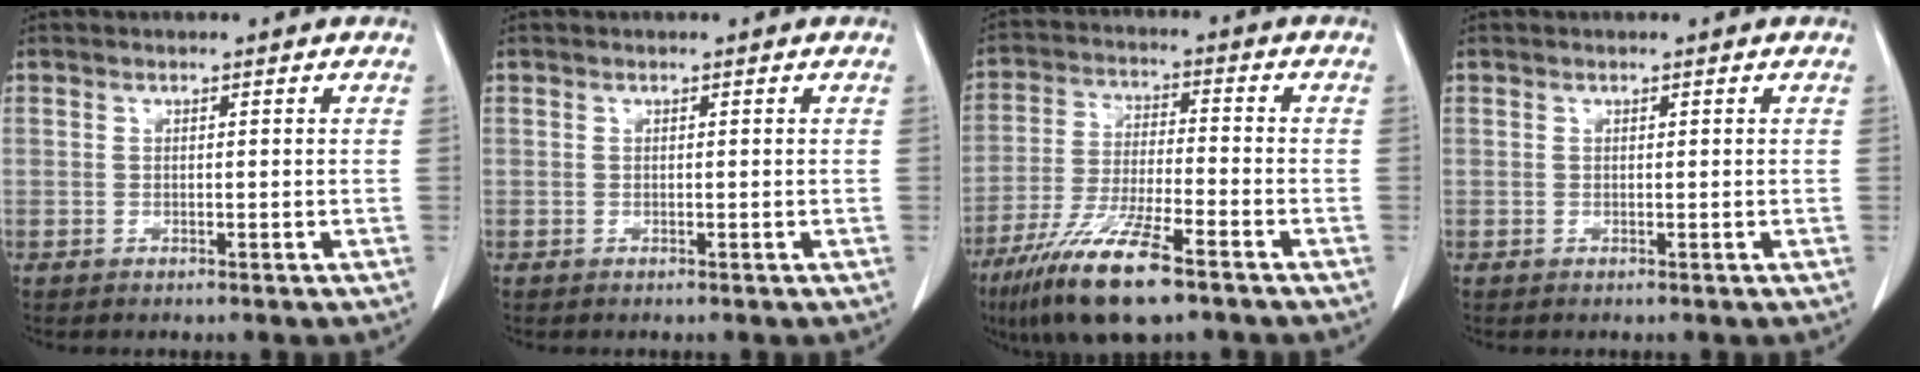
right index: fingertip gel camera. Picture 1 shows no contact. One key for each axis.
{"total": 0.0}
{"total": 13.2, "fx": -8.6, "fy": 1.9, "fz": 9.8, "tx": -0.195, "ty": -0.029, "tz": -0.153}
{"total": 0.0}